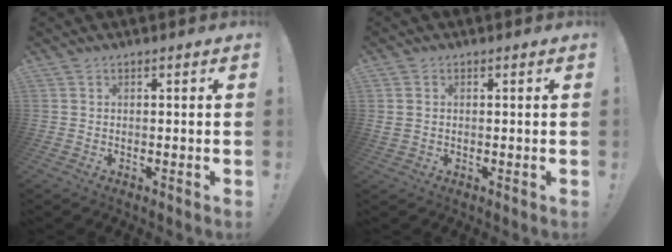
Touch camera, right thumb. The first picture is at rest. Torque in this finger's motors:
{"motor_torque": [-0.16, 0.10, 0.12, 0.12, 0.09]}